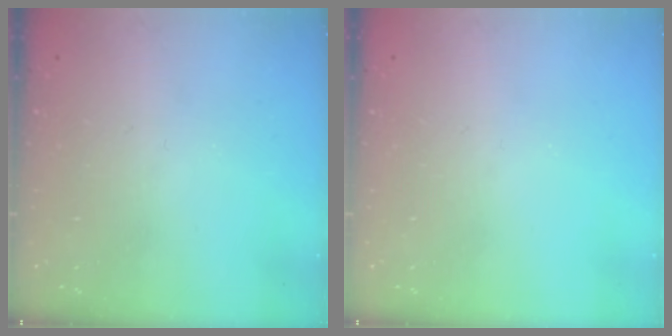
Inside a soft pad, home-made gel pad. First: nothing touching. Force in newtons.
{"total": 0.0}